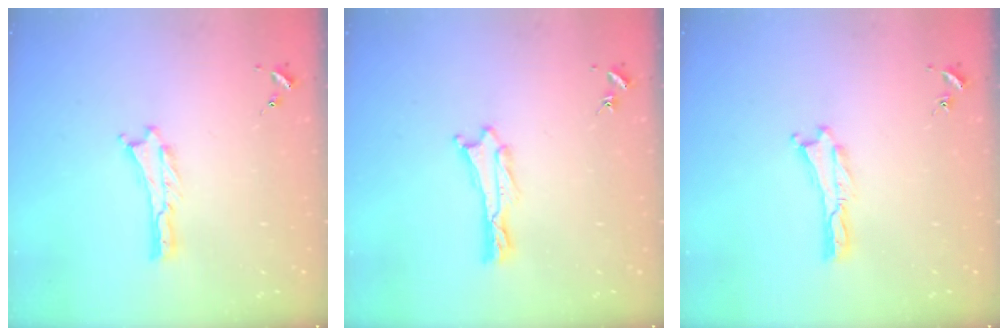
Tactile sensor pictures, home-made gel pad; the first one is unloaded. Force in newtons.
{"total": 0.5, "press": 0.5, "slide": 0.1}
{"total": 0.0}